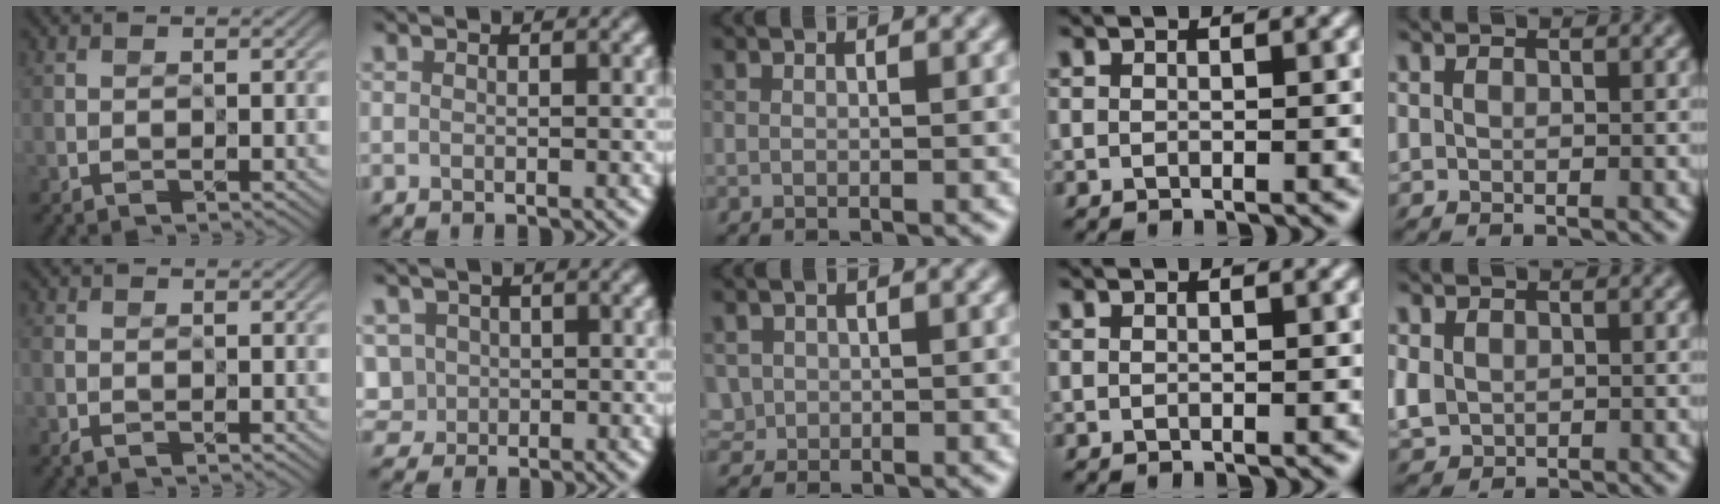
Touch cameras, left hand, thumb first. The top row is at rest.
{"thumb": {"total": 0.9, "force": [-0.6, 0.5, 0.4], "torque": [-0.011, -0.001, -0.015]}, "index": {"total": 4.5, "force": [0.2, 4.2, 1.7], "torque": [-0.047, 0.018, -0.001]}, "middle": {"total": 1.0, "force": [0.1, 1.0, -0.1], "torque": [-0.003, -0.002, 0.009]}, "little": {"total": 2.7, "force": [-0.4, 2.0, 1.8], "torque": [-0.049, -0.002, -0.009]}}